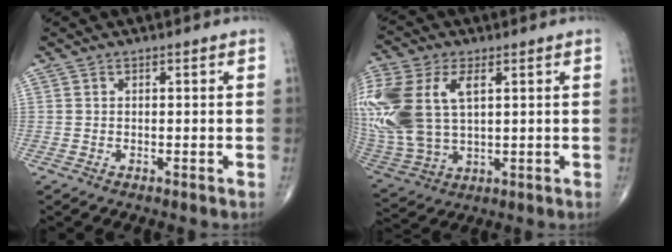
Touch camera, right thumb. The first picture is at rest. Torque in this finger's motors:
{"motor_torque": [0.74, 0.78, 1.55, 1.15, 0.59]}